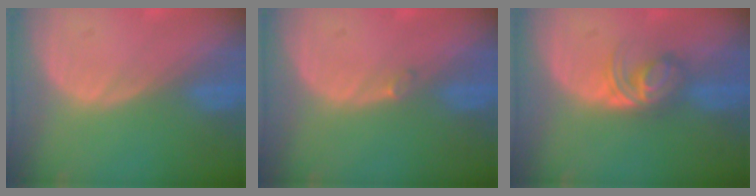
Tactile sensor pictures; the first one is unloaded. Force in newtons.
{"total": 0.6, "press": 0.6, "slide": 0.1}
{"total": 5.9, "press": 5.0, "slide": 3.1}